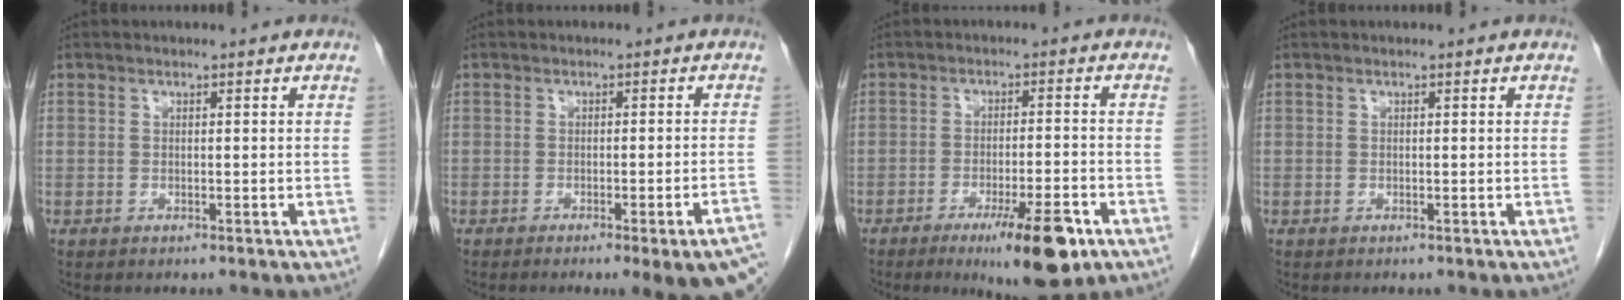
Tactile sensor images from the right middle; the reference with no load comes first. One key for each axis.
{"total": 10.6, "fx": -8.2, "fy": 0.3, "fz": 6.8, "tx": -0.035, "ty": -0.007, "tz": -0.094}
{"total": 10.4, "fx": -5.8, "fy": 1.5, "fz": 8.5, "tx": -0.131, "ty": -0.018, "tz": -0.082}
{"total": 0.0}